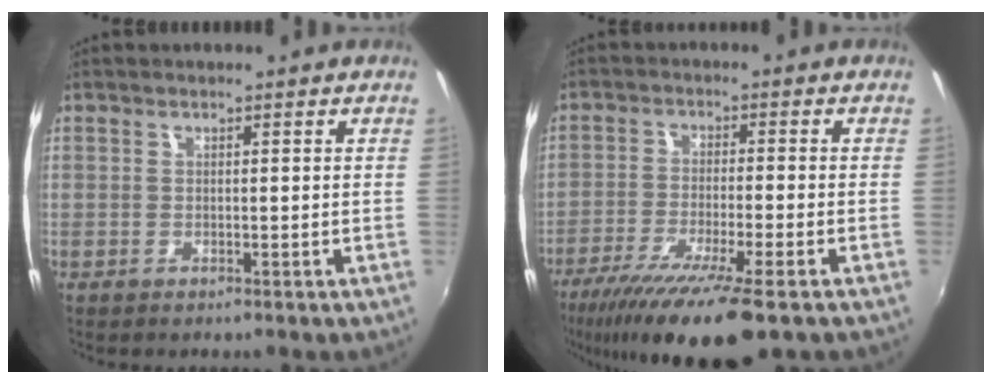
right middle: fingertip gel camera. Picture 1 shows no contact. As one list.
[{"total": 14.6, "force": [-10.1, 1.2, 10.5], "torque": [-0.206, -0.054, -0.170]}]